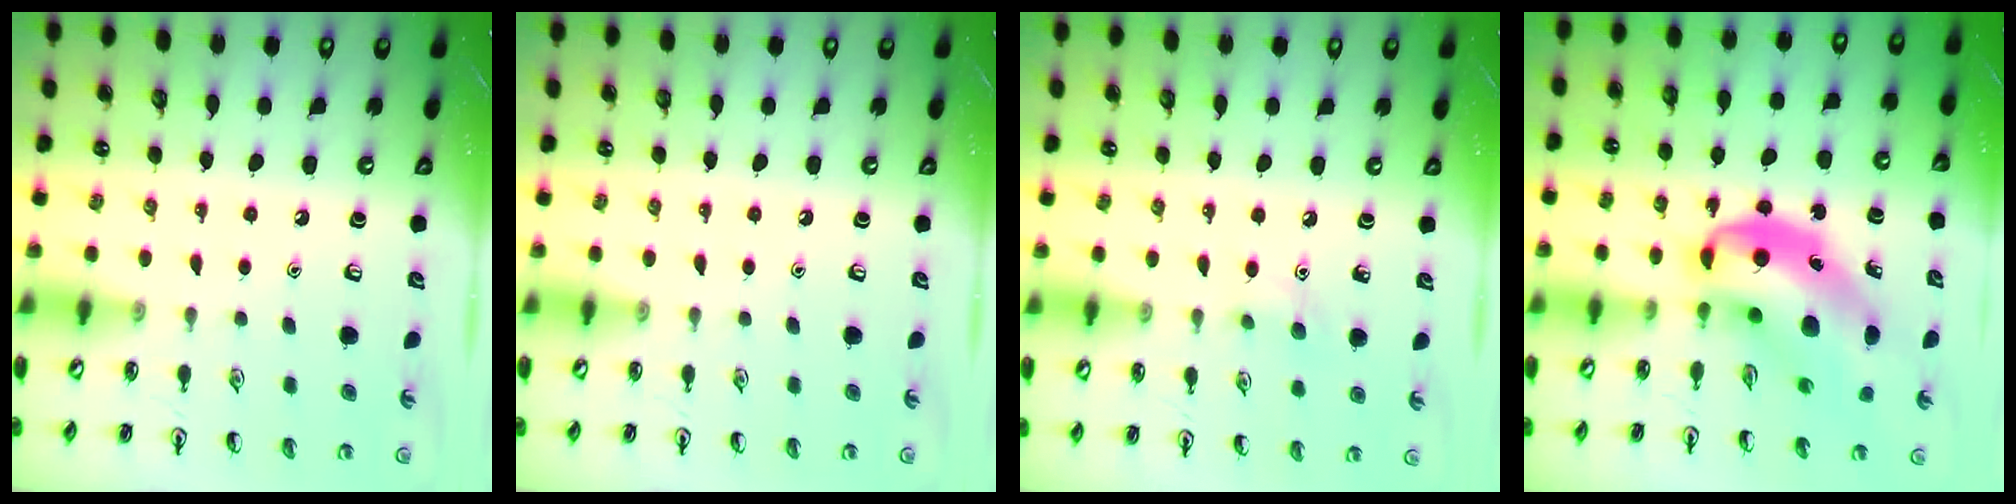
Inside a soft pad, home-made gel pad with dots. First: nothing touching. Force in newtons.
{"total": 0.0}
{"total": 5.7, "press": 5.4, "slide": 1.7}
{"total": 12.3, "press": 11.7, "slide": 3.7}